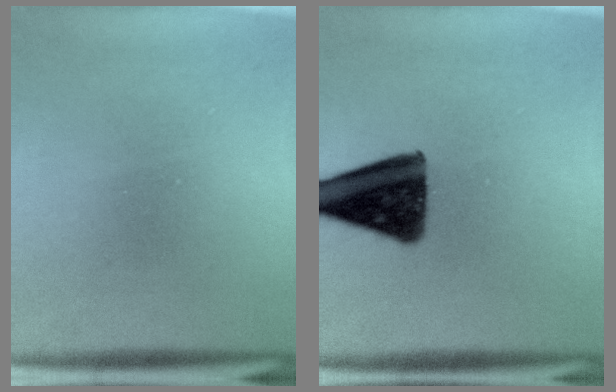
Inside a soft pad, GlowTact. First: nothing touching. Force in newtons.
{"total": 13.4}